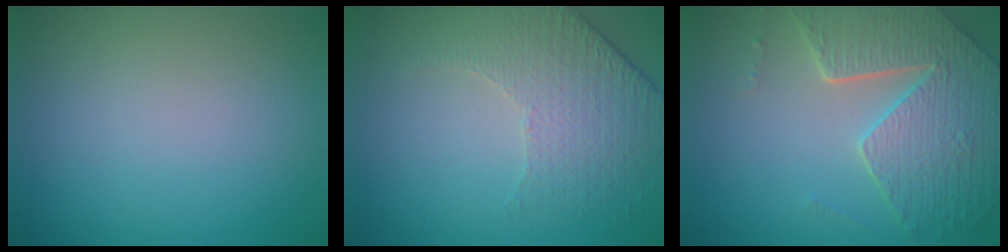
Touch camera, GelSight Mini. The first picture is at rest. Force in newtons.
{"total": 4.8, "press": 3.4, "slide": 3.4}
{"total": 6.5, "press": 5.2, "slide": 3.8}